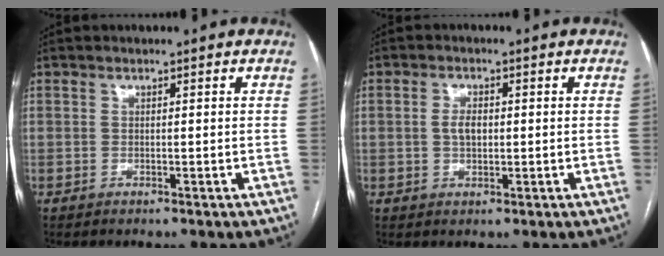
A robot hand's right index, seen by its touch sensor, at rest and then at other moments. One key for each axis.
{"total": 2.8, "fx": 0.1, "fy": 1.5, "fz": 2.3, "tx": -0.045, "ty": 0.005, "tz": 0.002}